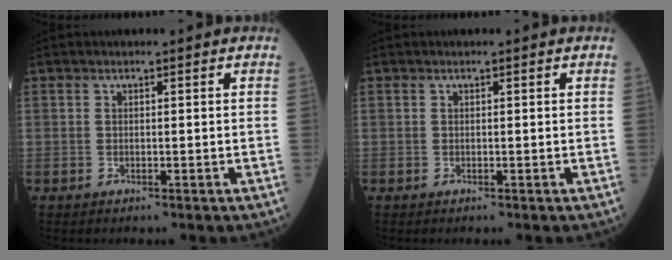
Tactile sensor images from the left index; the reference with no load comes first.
{"total": 0.0}